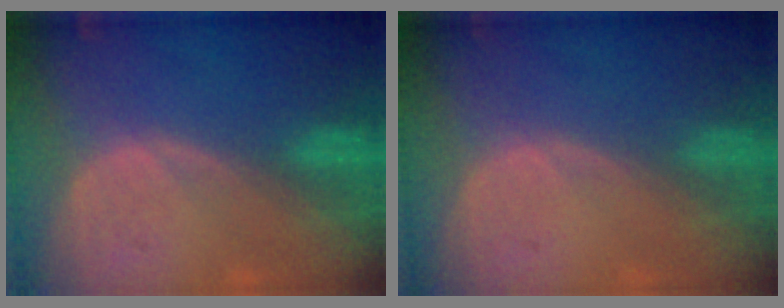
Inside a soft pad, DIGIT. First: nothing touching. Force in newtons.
{"total": 0.0}